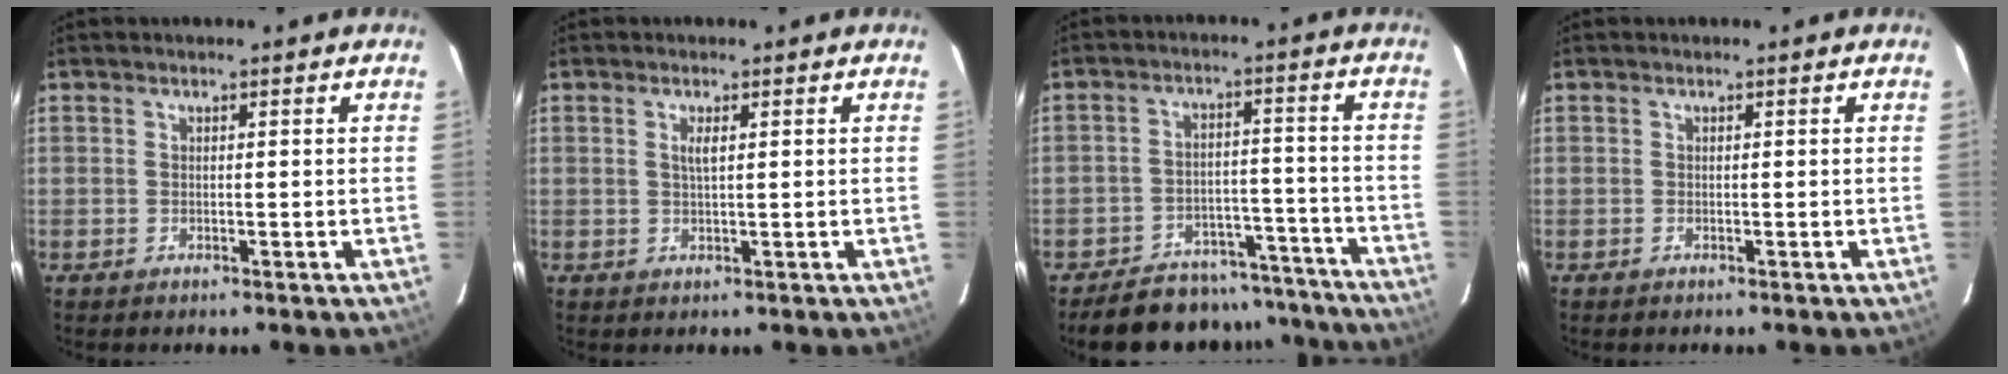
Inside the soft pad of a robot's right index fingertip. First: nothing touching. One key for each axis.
{"total": 1.7, "fx": 0.5, "fy": 0.3, "fz": 1.5, "tx": -0.027, "ty": 0.001, "tz": 0.009}
{"total": 16.7, "fx": -15.1, "fy": 6.1, "fz": 3.7, "tx": -0.080, "ty": 0.044, "tz": -0.185}
{"total": 0.0}